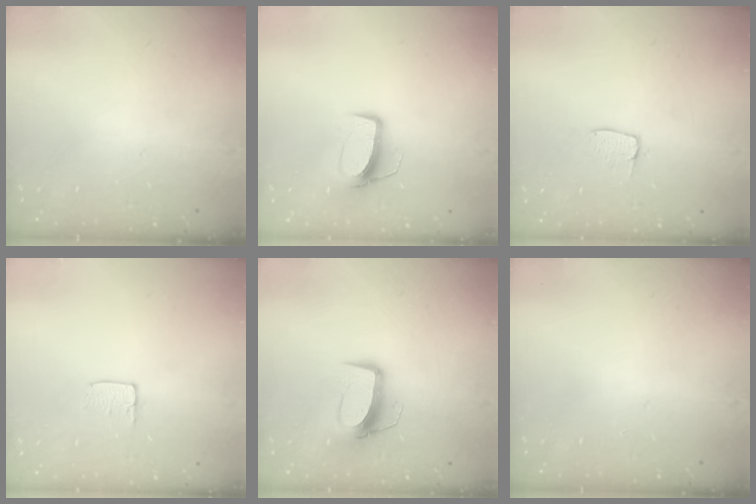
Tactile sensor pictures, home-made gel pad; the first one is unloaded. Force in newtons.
{"total": 9.9, "press": 9.9, "slide": 0.4}
{"total": 4.3, "press": 4.3, "slide": 0.2}
{"total": 5.4, "press": 5.4, "slide": 0.3}
{"total": 10.4, "press": 10.3, "slide": 1.0}
{"total": 0.0}